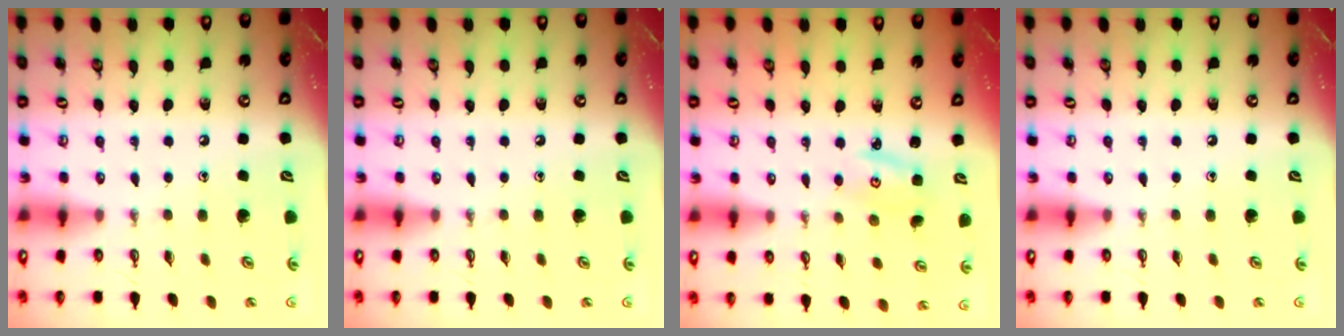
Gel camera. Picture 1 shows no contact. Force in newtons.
{"total": 0.0}
{"total": 2.3, "press": 2.3, "slide": 0.2}
{"total": 0.0}